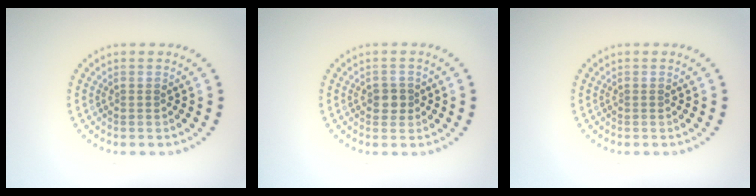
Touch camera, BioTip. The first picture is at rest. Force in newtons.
{"total": 1.6, "press": 1.5, "slide": 0.5}
{"total": 0.0}